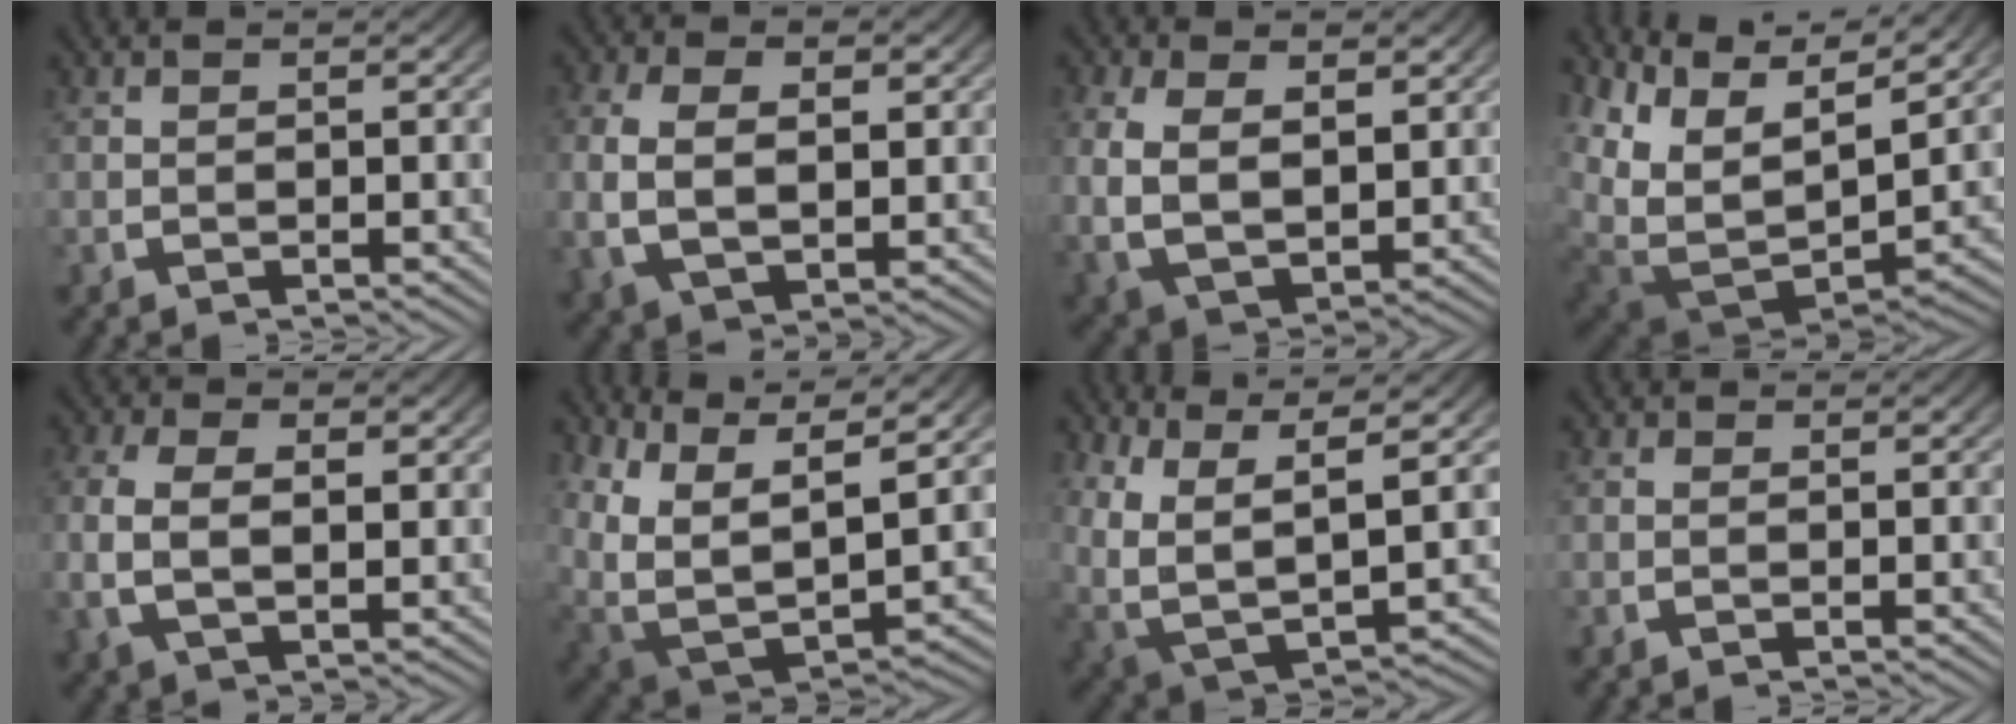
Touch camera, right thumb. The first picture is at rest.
{"total": 5.0, "force": [-1.0, 3.6, 3.4], "torque": [-0.102, -0.029, 0.002]}
{"total": 7.5, "force": [-0.4, 6.0, 4.5], "torque": [-0.138, -0.041, 0.008]}
{"total": 14.4, "force": [-2.3, 10.7, 9.3], "torque": [-0.242, -0.078, -0.021]}
{"total": 3.8, "force": [-0.8, 2.4, 2.8], "torque": [-0.093, -0.023, 0.001]}
{"total": 15.6, "force": [-1.3, 12.1, 9.8], "torque": [-0.256, -0.087, -0.003]}
{"total": 12.7, "force": [-1.3, 9.8, 8.0], "torque": [-0.204, -0.073, -0.002]}
{"total": 0.6, "force": [-0.4, -0.2, -0.5], "torque": [0.006, -0.002, -0.005]}